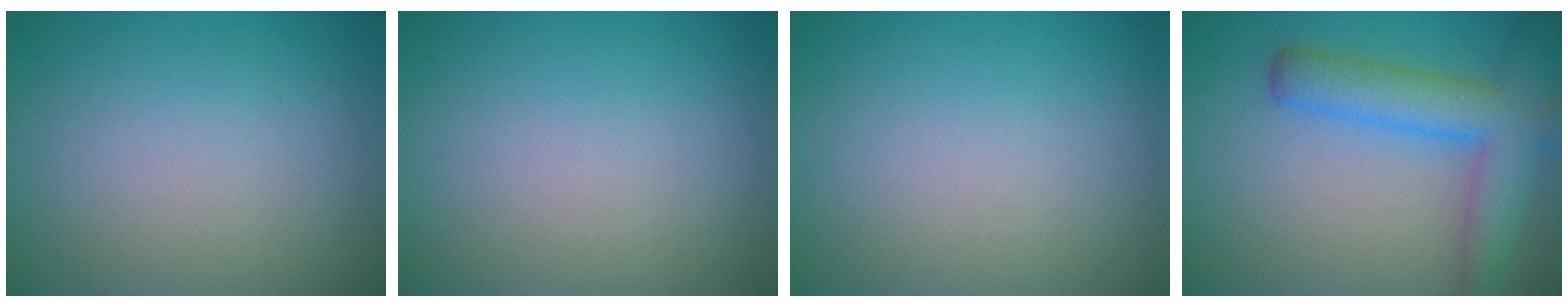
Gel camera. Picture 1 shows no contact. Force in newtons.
{"total": 0.0}
{"total": 0.0}
{"total": 6.6, "press": 6.6, "slide": 0.4}